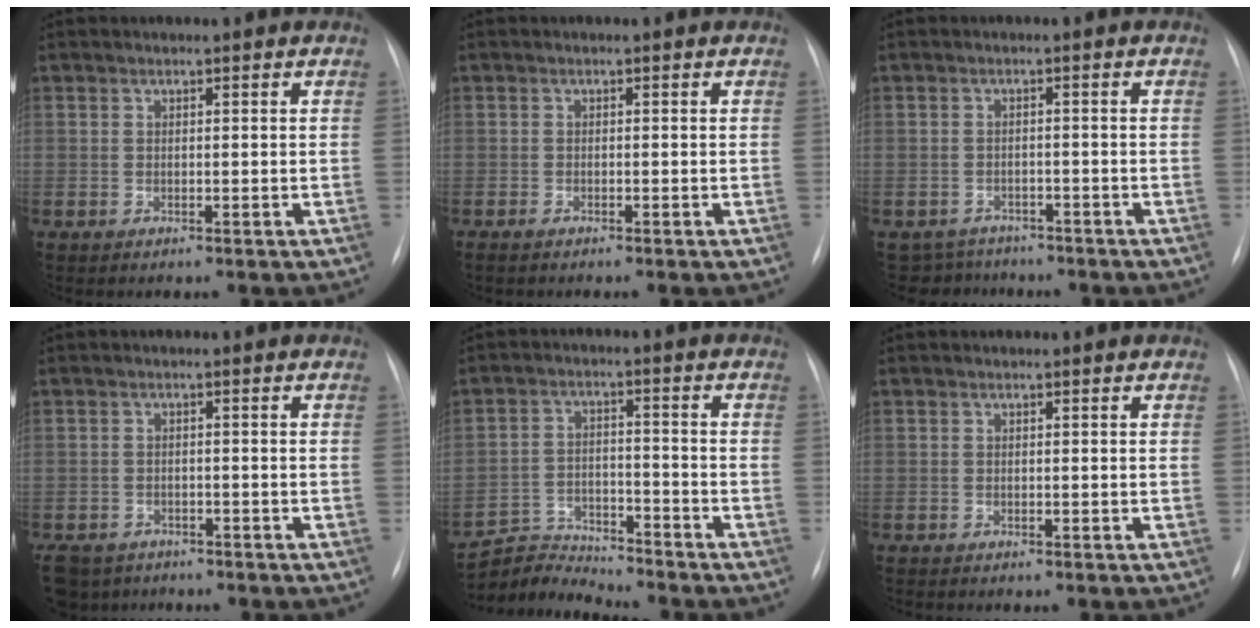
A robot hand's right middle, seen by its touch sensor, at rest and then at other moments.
{"total": 0.7, "force": [-0.6, 0.0, 0.4], "torque": [-0.012, -0.002, -0.013]}
{"total": 4.6, "force": [-3.9, 2.3, -0.7], "torque": [0.015, 0.012, -0.057]}
{"total": 8.2, "force": [-6.4, 4.7, 2.0], "torque": [-0.052, -0.009, -0.098]}
{"total": 7.0, "force": [-6.8, -0.2, -1.5], "torque": [0.020, 0.010, -0.121]}
{"total": 0.6, "force": [-0.6, 0.1, 0.2], "torque": [-0.003, -0.001, -0.008]}